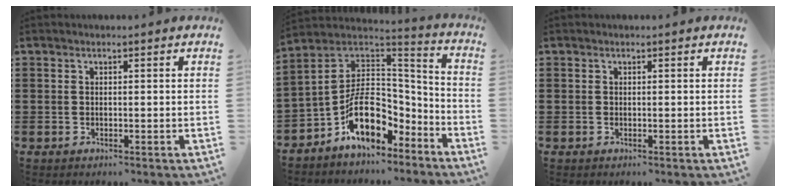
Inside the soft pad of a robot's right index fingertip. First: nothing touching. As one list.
[{"total": 11.0, "force": [-5.1, 6.3, 7.4], "torque": [-0.141, -0.003, -0.099]}, {"total": 0.0}]